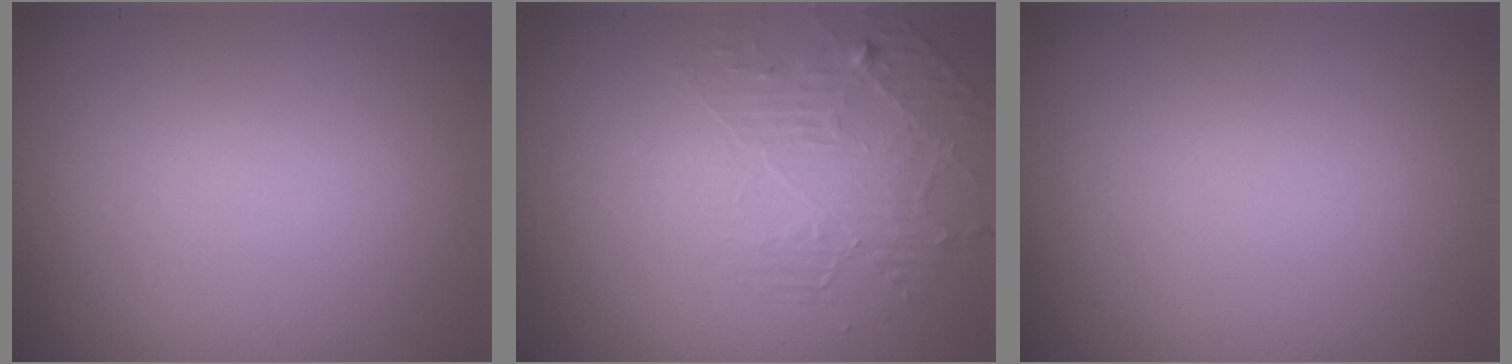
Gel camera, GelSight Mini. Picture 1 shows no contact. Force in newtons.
{"total": 2.2, "press": 1.4, "slide": 1.7}
{"total": 0.0}